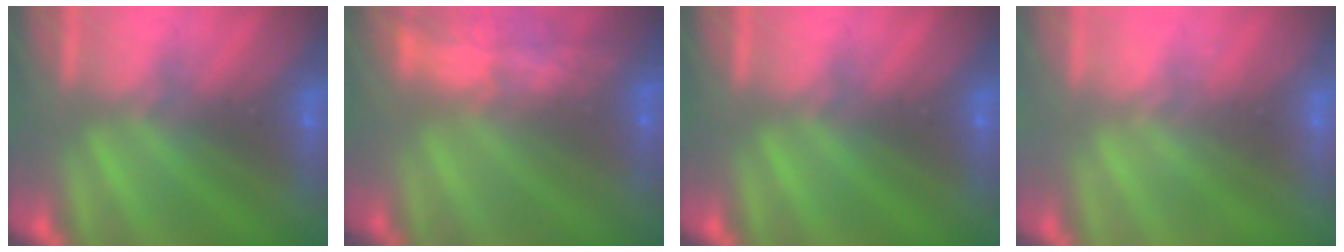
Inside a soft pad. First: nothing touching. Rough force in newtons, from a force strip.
{"total": 7.6}
{"total": 0.0}
{"total": 2.3}